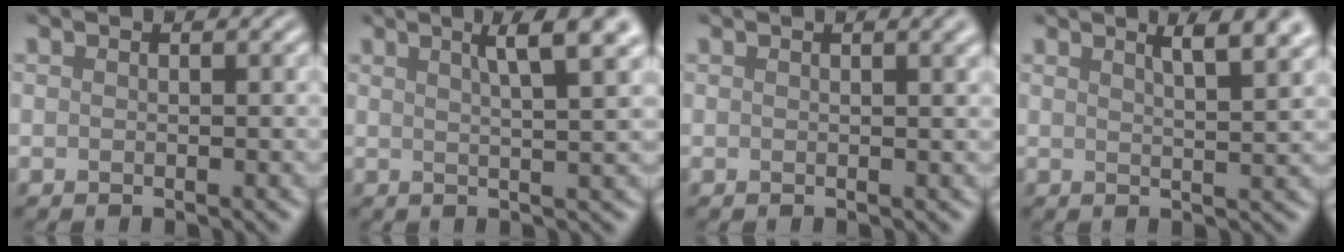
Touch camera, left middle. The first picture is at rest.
{"total": 5.3, "force": [2.8, 1.1, 4.4], "torque": [-0.043, 0.014, 0.031]}
{"total": 2.6, "force": [1.3, 1.0, 2.0], "torque": [-0.011, 0.003, 0.005]}
{"total": 5.5, "force": [3.3, 1.8, 4.0], "torque": [-0.024, 0.024, 0.022]}